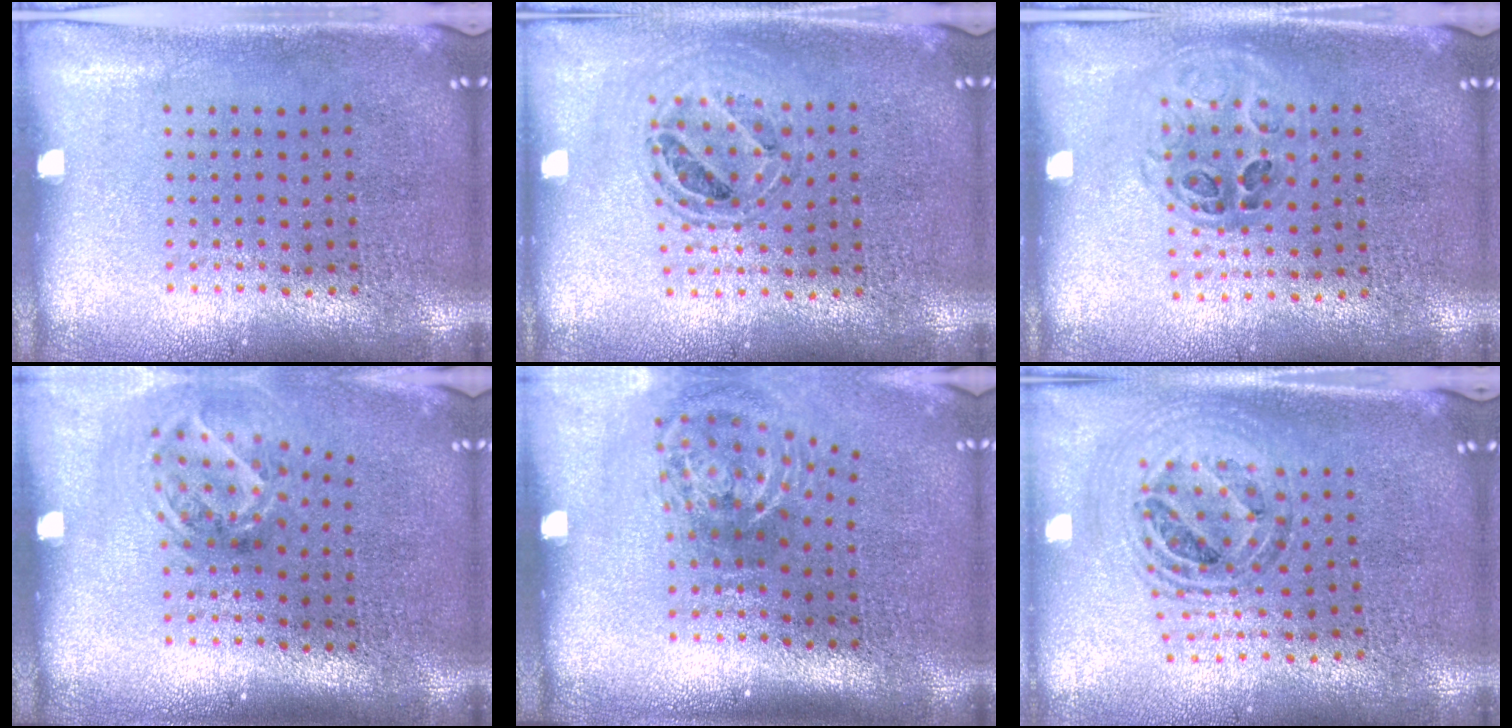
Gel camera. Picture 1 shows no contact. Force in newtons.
{"total": 0.8, "press": 0.8, "slide": 0.1}
{"total": 1.1, "press": 1.0, "slide": 0.5}
{"total": 1.9, "press": 1.3, "slide": 1.5}
{"total": 2.2, "press": 1.3, "slide": 1.7}
{"total": 1.0, "press": 1.0, "slide": 0.2}